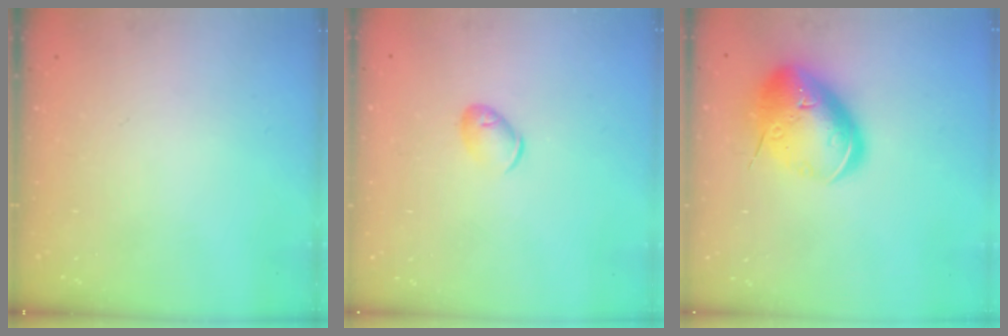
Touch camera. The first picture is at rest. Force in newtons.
{"total": 5.7, "press": 5.5, "slide": 1.2}
{"total": 18.4, "press": 18.1, "slide": 3.1}